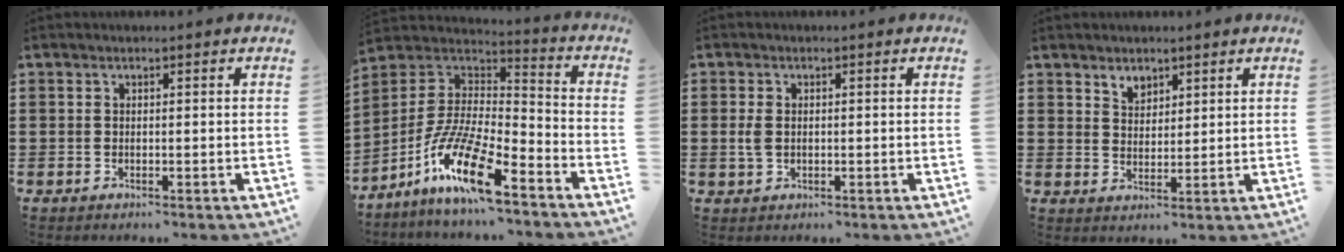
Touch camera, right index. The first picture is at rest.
{"total": 14.4, "force": [-9.5, 3.0, 10.4], "torque": [-0.216, 0.010, -0.179]}
{"total": 2.5, "force": [0.1, 1.5, 2.0], "torque": [-0.057, -0.001, -0.004]}
{"total": 2.8, "force": [2.2, 1.7, 0.4], "torque": [-0.016, 0.006, 0.043]}